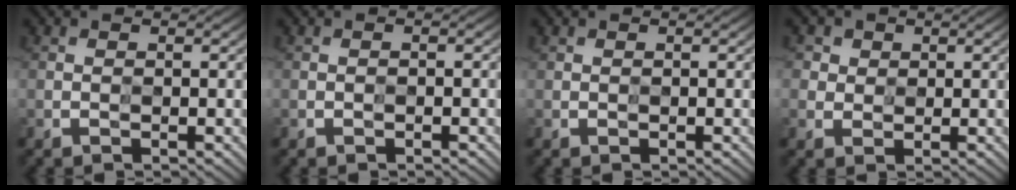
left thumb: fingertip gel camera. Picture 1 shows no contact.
{"total": 1.6, "force": [-1.1, 0.4, 1.1], "torque": [-0.014, 0.001, -0.017]}
{"total": 0.0}
{"total": 3.4, "force": [1.9, 2.8, 0.1], "torque": [-0.021, 0.001, 0.033]}